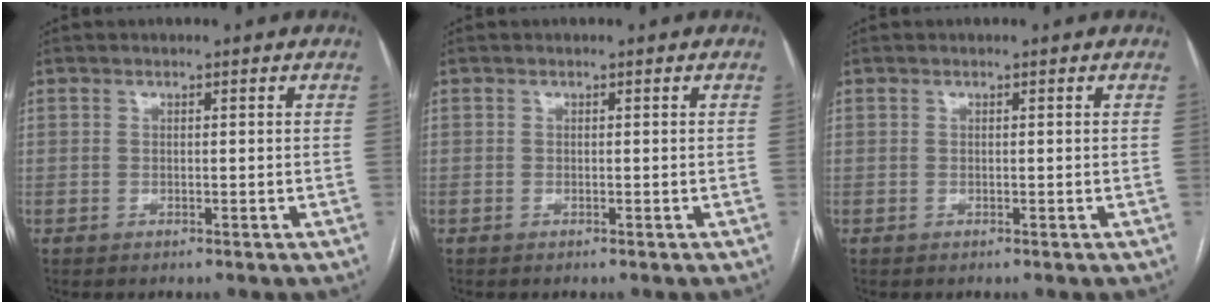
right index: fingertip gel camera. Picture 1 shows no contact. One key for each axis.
{"total": 0.0}
{"total": 0.0}